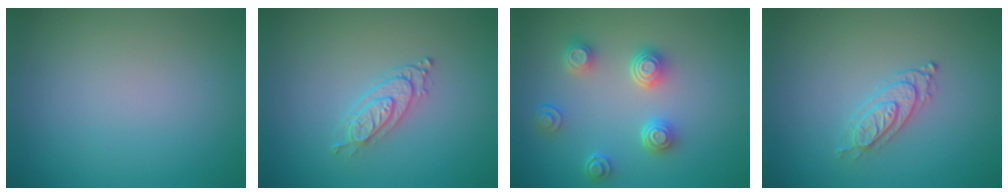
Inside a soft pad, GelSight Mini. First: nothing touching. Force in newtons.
{"total": 2.7, "press": 2.1, "slide": 1.6}
{"total": 3.9, "press": 3.0, "slide": 2.5}
{"total": 2.3, "press": 2.0, "slide": 1.1}